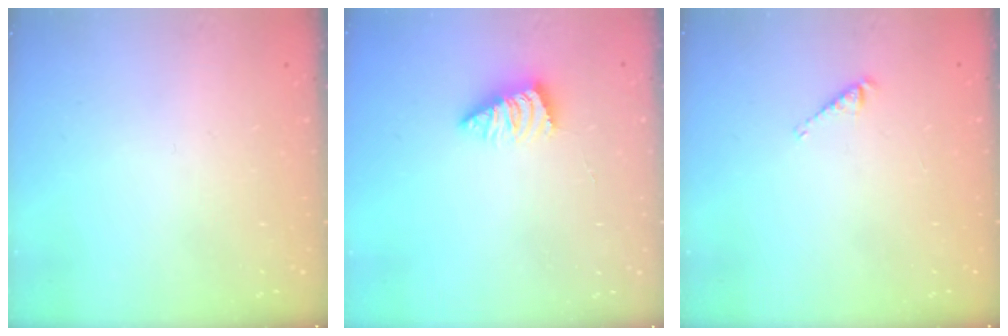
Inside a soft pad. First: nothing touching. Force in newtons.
{"total": 3.5, "press": 3.5, "slide": 0.5}
{"total": 3.3, "press": 3.3, "slide": 0.4}